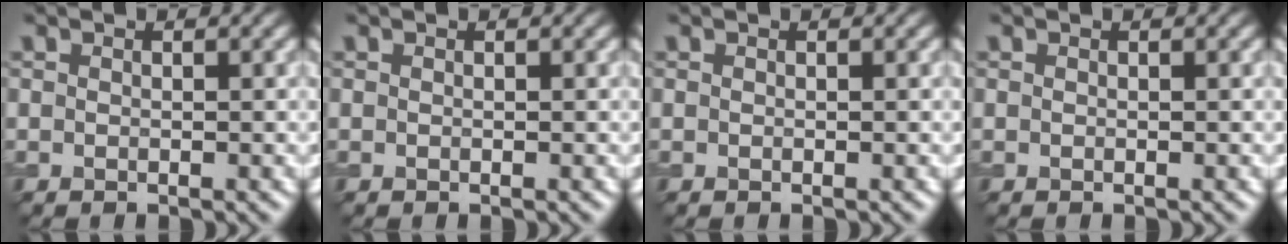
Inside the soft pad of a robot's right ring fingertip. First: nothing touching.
{"total": 0.0}
{"total": 0.0}
{"total": 0.0}